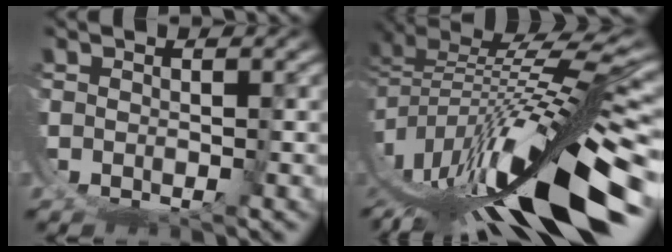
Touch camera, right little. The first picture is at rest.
{"total": 13.9, "force": [-3.2, 5.0, 12.6], "torque": [-0.203, -0.001, -0.037]}